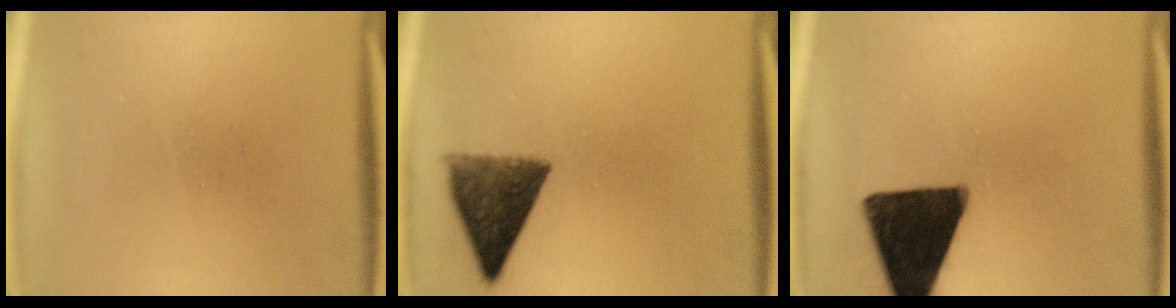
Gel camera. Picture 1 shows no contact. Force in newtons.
{"total": 9.2}
{"total": 17.2}